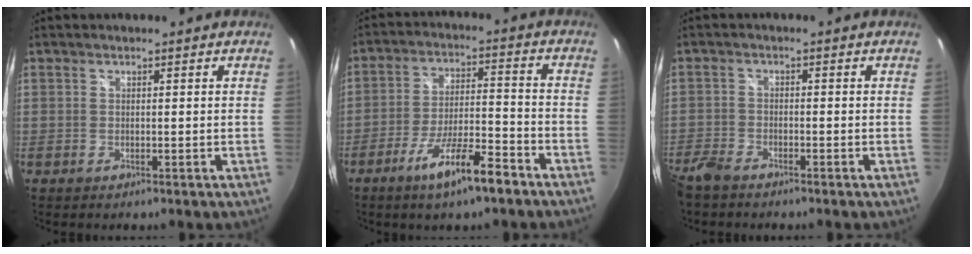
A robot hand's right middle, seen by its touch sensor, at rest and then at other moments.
{"total": 11.3, "force": [-7.5, 1.7, 8.3], "torque": [-0.162, -0.009, -0.126]}
{"total": 6.0, "force": [-4.9, 2.4, 2.5], "torque": [-0.076, -0.017, -0.101]}